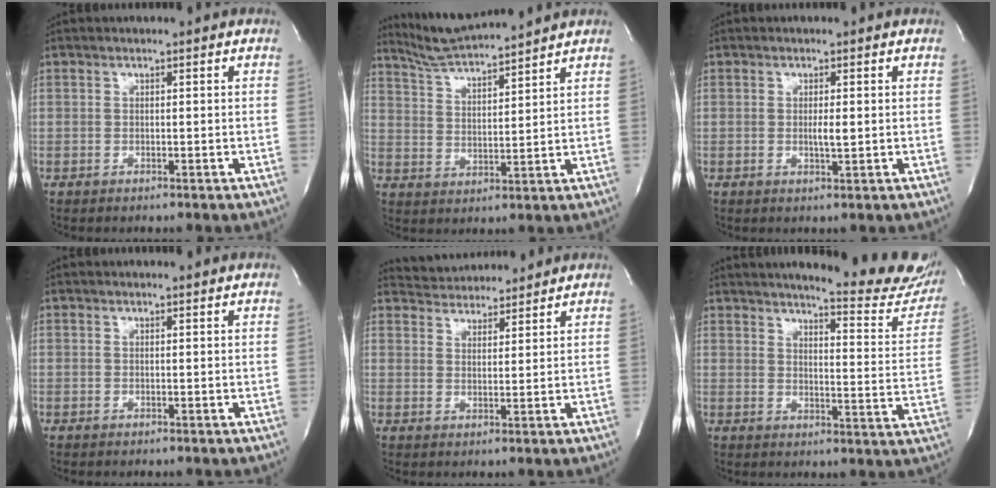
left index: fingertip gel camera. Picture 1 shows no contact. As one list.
[{"total": 10.0, "force": [9.5, -0.5, 3.1], "torque": [-0.066, 0.014, 0.173]}, {"total": 1.7, "force": [0.1, 0.2, 1.7], "torque": [-0.033, -0.002, 0.002]}, {"total": 1.5, "force": [1.4, 0.2, 0.1], "torque": [-0.011, 0.005, 0.013]}, {"total": 7.3, "force": [7.2, 1.4, 0.8], "torque": [-0.016, 0.020, 0.109]}, {"total": 20.5, "force": [18.5, 2.3, 8.7], "torque": [-0.110, -0.084, 0.208]}]